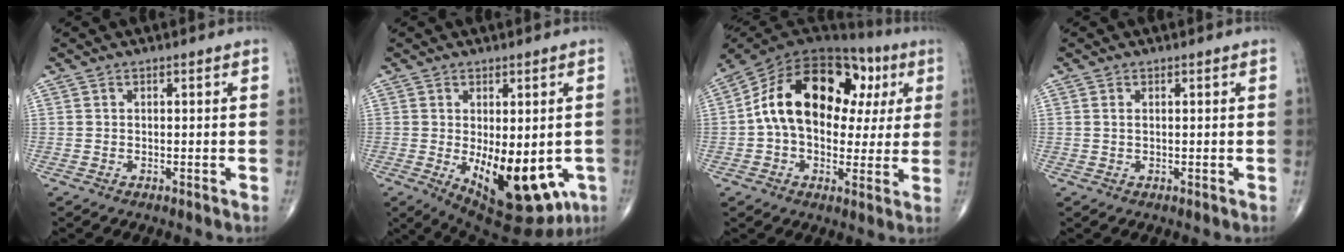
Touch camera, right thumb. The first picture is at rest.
{"total": 17.8, "force": [-4.7, 8.6, 14.9], "torque": [-0.181, -0.017, -0.042]}
{"total": 22.3, "force": [4.1, 14.0, 16.8], "torque": [-0.245, 0.039, 0.055]}
{"total": 0.7, "force": [0.2, 0.4, 0.5], "torque": [-0.014, 0.001, 0.005]}